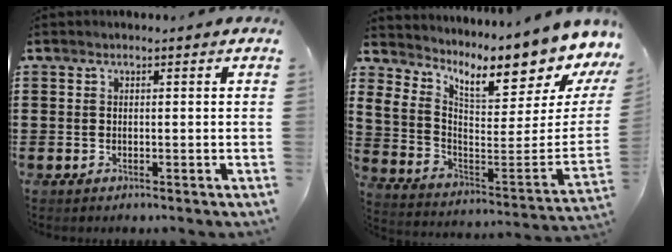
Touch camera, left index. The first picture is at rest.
{"total": 7.6, "force": [5.8, 2.0, 4.5], "torque": [-0.094, -0.065, 0.087]}